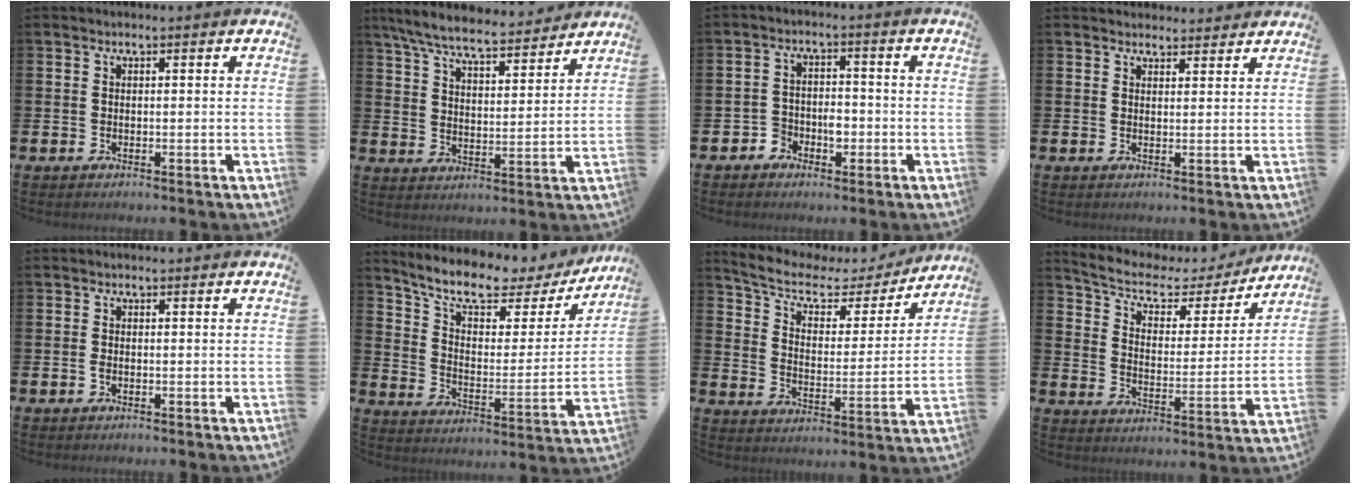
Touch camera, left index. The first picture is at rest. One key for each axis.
{"total": 7.8, "fx": 7.3, "fy": 1.2, "fz": 2.7, "tx": -0.087, "ty": -0.038, "tz": 0.129}
{"total": 3.0, "fx": -1.7, "fy": 2.2, "fz": 1.1, "tx": -0.027, "ty": 0.006, "tz": -0.039}
{"total": 2.4, "fx": 2.3, "fy": 0.7, "fz": -0.2, "tx": 0.007, "ty": -0.011, "tz": 0.040}
{"total": 0.9, "fx": -0.4, "fy": 0.4, "fz": 0.7, "tx": -0.013, "ty": 0.002, "tz": -0.009}
{"total": 9.4, "fx": 7.9, "fy": 2.8, "fz": 4.1, "tx": -0.115, "ty": -0.049, "tz": 0.134}
{"total": 6.7, "fx": 5.4, "fy": 2.9, "fz": 2.7, "tx": -0.081, "ty": -0.037, "tz": 0.084}
{"total": 6.1, "fx": 5.1, "fy": 2.7, "fz": 2.2, "tx": -0.069, "ty": -0.039, "tz": 0.079}